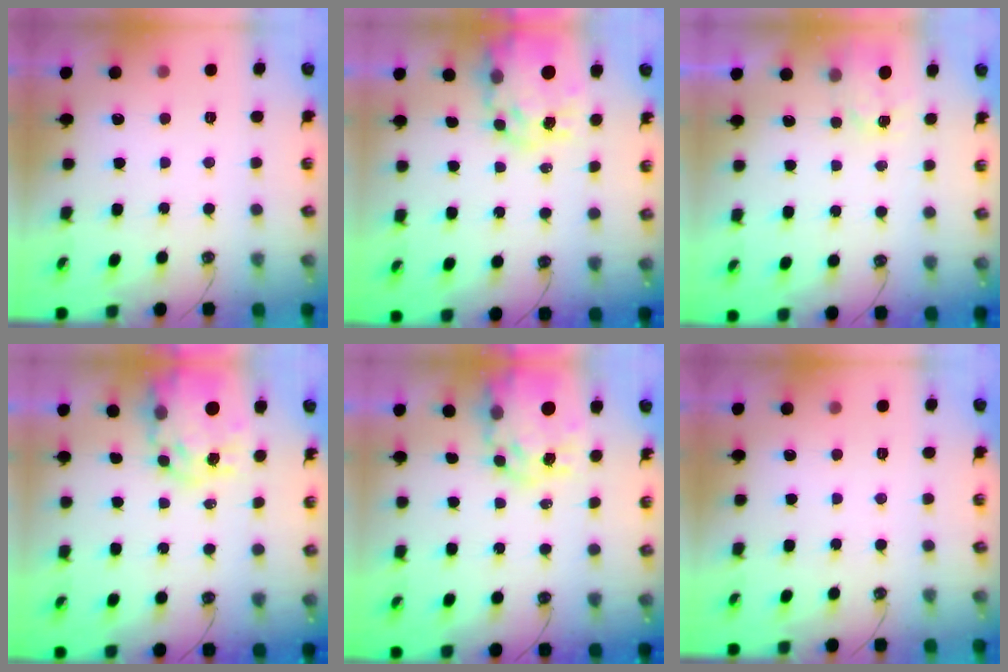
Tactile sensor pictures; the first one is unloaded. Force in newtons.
{"total": 11.1, "press": 11.1, "slide": 0.9}
{"total": 2.2, "press": 2.2, "slide": 0.2}
{"total": 11.1, "press": 11.1, "slide": 0.9}
{"total": 11.1, "press": 11.1, "slide": 0.9}
{"total": 0.0}